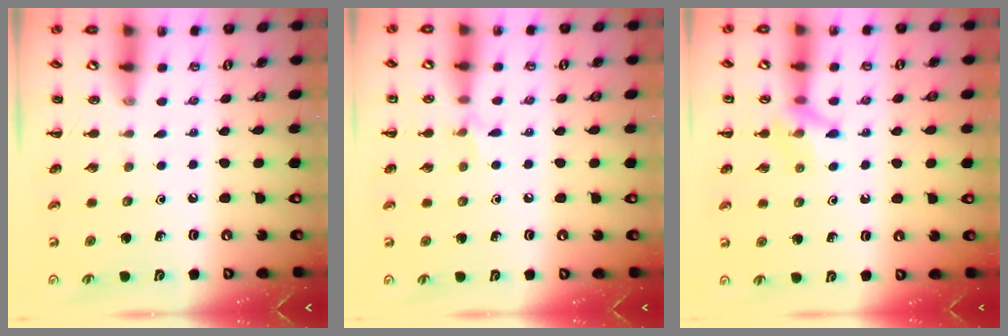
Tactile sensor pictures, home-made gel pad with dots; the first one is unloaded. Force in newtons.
{"total": 4.7, "press": 4.4, "slide": 1.6}
{"total": 8.8, "press": 8.8, "slide": 0.7}